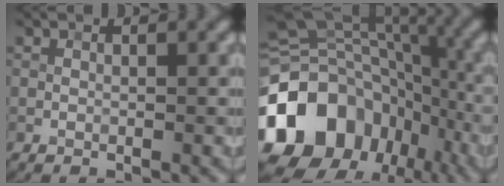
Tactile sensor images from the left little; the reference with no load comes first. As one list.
[{"total": 18.7, "force": [-8.5, 14.3, 8.4], "torque": [-0.203, 0.002, -0.140]}]